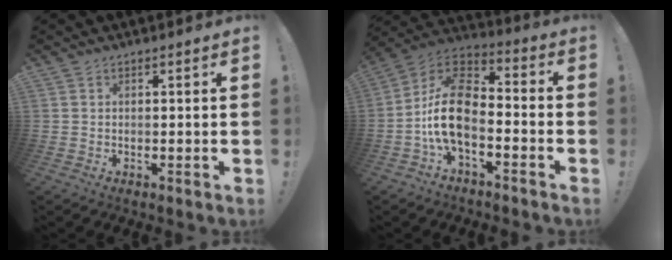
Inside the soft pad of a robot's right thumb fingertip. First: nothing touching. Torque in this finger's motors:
{"motor_torque": [0.98, 1.05, 0.30, -0.07, 0.37]}